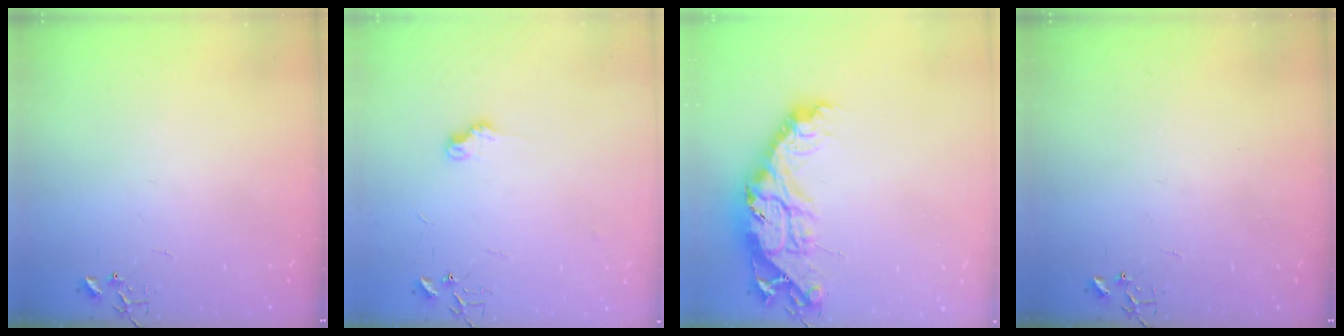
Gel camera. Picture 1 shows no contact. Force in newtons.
{"total": 7.1, "press": 7.1, "slide": 0.5}
{"total": 18.3, "press": 18.3, "slide": 1.4}
{"total": 0.0}